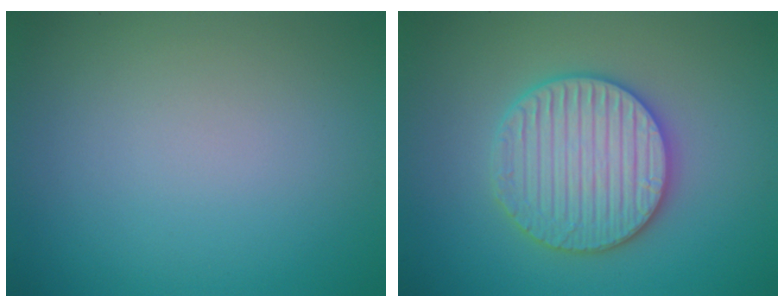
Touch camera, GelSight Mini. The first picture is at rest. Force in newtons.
{"total": 5.8, "press": 5.7, "slide": 1.2}